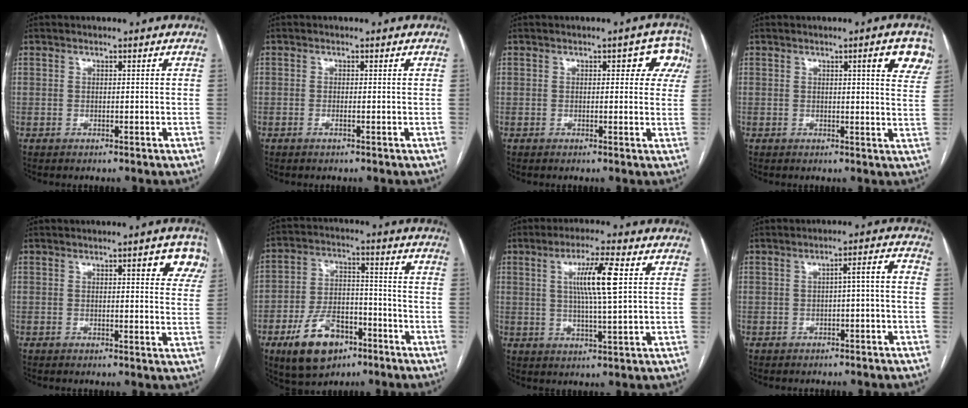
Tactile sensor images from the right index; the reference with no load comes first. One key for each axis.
{"total": 0.6, "fx": -0.3, "fy": -0.1, "fz": 0.5, "tx": -0.011, "ty": 0.000, "tz": -0.005}
{"total": 5.1, "fx": 1.7, "fy": 2.8, "fz": 3.9, "tx": -0.018, "ty": 0.021, "tz": 0.011}
{"total": 6.2, "fx": 3.2, "fy": 0.7, "fz": 5.2, "tx": -0.055, "ty": -0.009, "tz": 0.028}
{"total": 5.9, "fx": 2.9, "fy": 1.6, "fz": 4.8, "tx": -0.045, "ty": 0.001, "tz": 0.024}
{"total": 12.1, "fx": -6.7, "fy": 6.8, "fz": 7.4, "tx": -0.142, "ty": 0.012, "tz": -0.110}
{"total": 8.4, "fx": 2.0, "fy": 0.0, "fz": 8.1, "tx": -0.149, "ty": 0.002, "tz": 0.035}
{"total": 3.5, "fx": -1.0, "fy": 0.5, "fz": 3.3, "tx": -0.044, "ty": 0.019, "tz": -0.014}